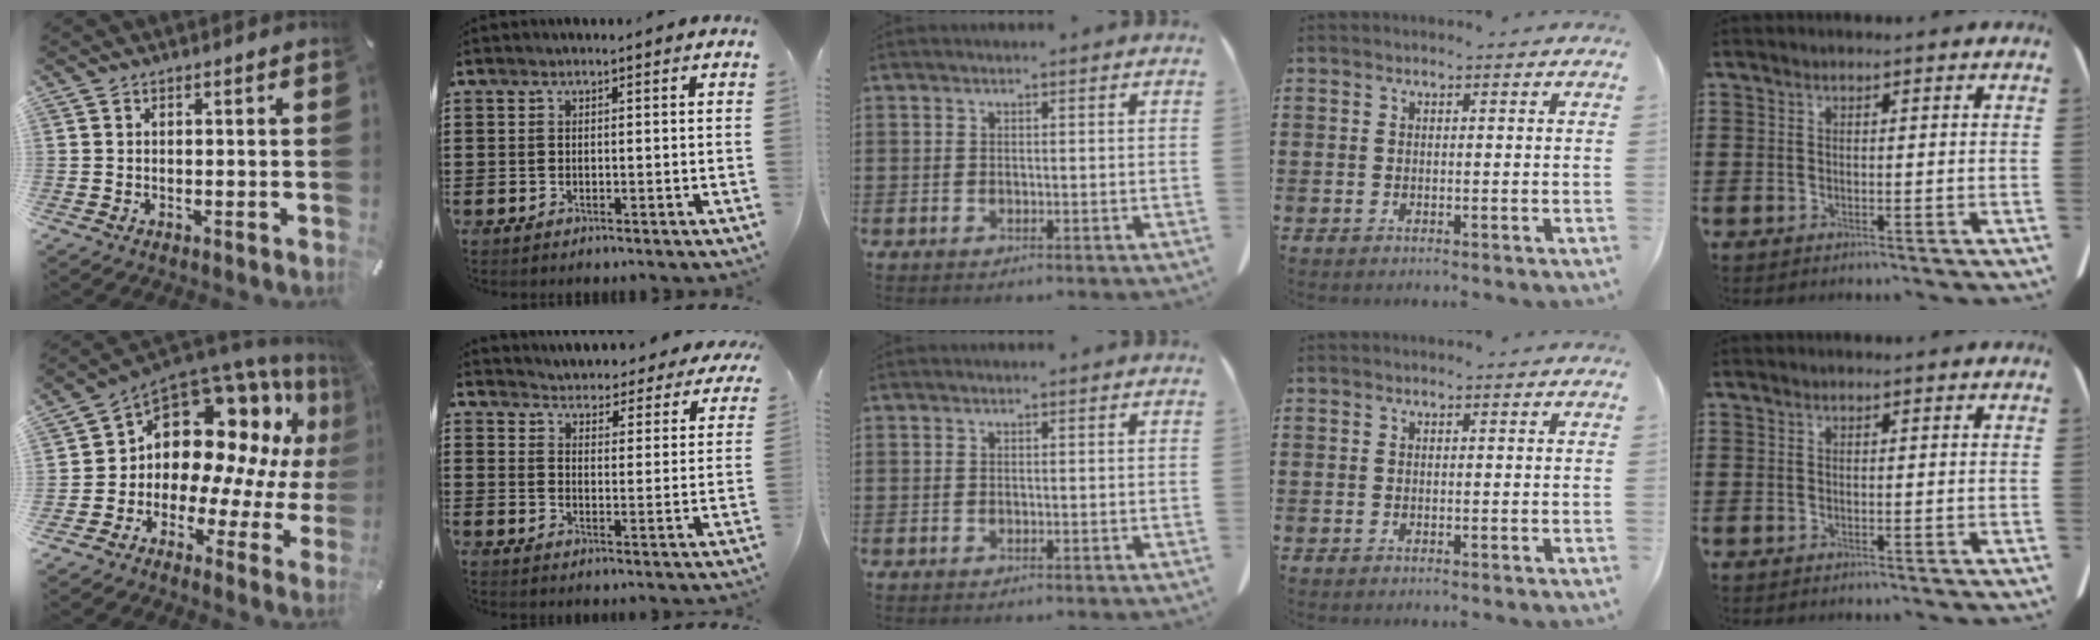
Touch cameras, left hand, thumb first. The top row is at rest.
{"thumb": {"total": 15.8, "force": [8.1, 10.5, 8.7], "torque": [-0.144, -0.089, 0.147]}, "index": {"total": 3.9, "force": [3.9, -0.2, -0.2], "torque": [-0.013, -0.043, 0.062]}}